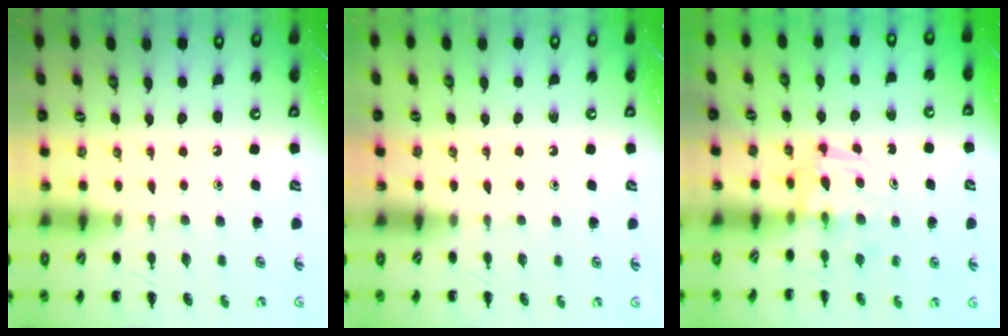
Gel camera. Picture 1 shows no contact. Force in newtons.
{"total": 0.0}
{"total": 3.8, "press": 3.8, "slide": 0.6}